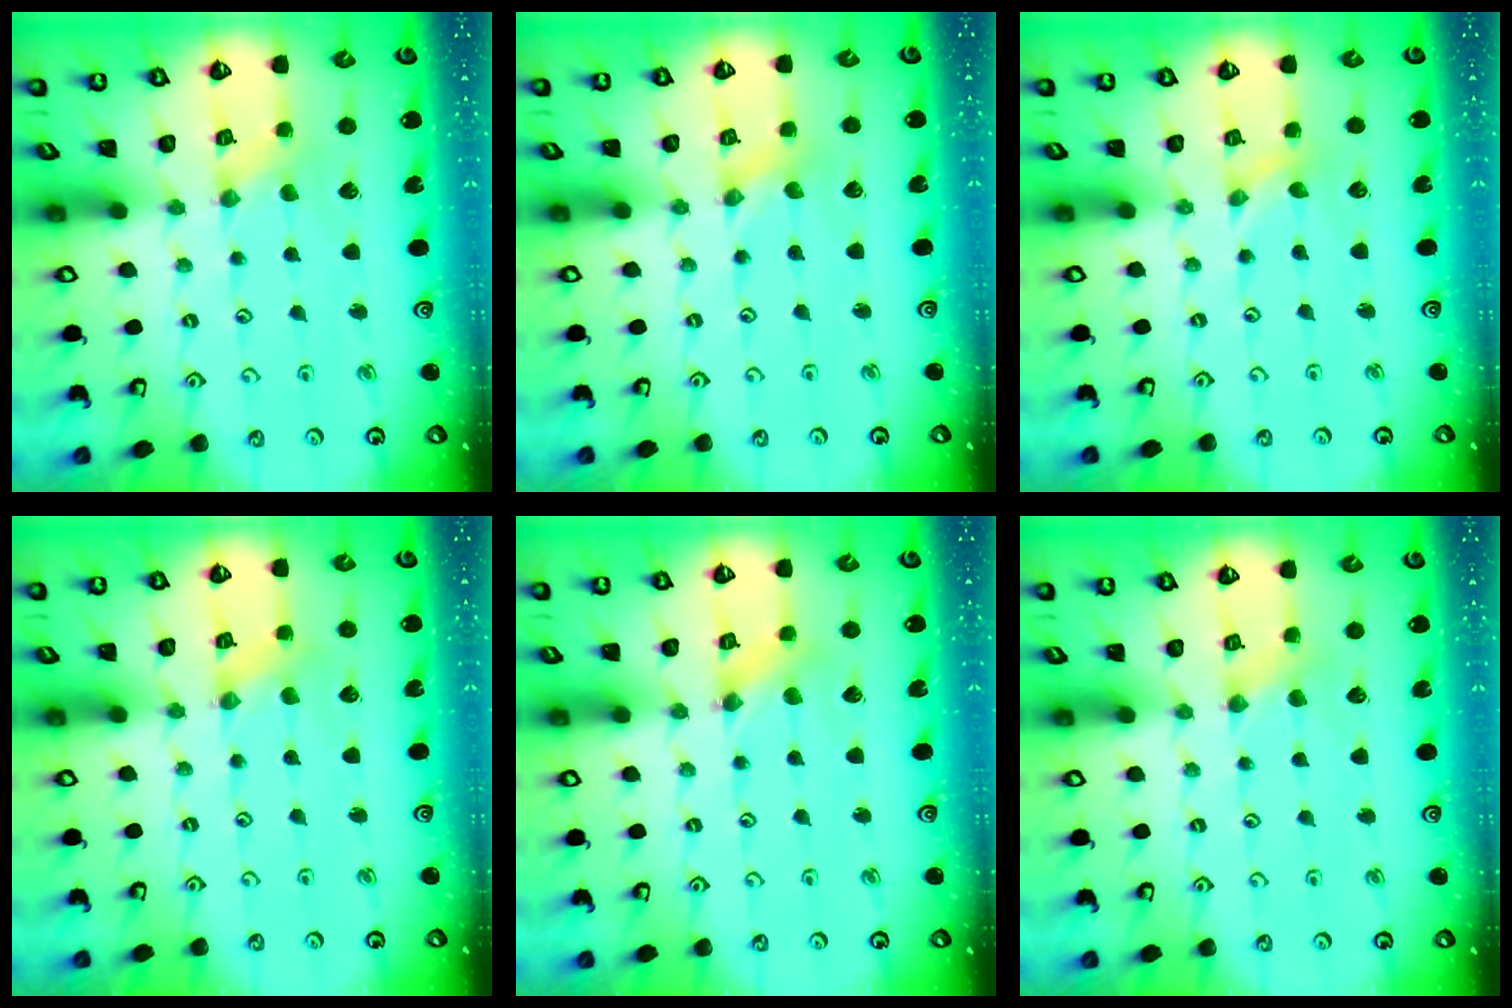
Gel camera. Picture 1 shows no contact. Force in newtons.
{"total": 0.0}
{"total": 0.0}
{"total": 1.1, "press": 1.1, "slide": 0.2}
{"total": 1.4, "press": 1.4, "slide": 0.2}
{"total": 2.2, "press": 2.1, "slide": 0.4}